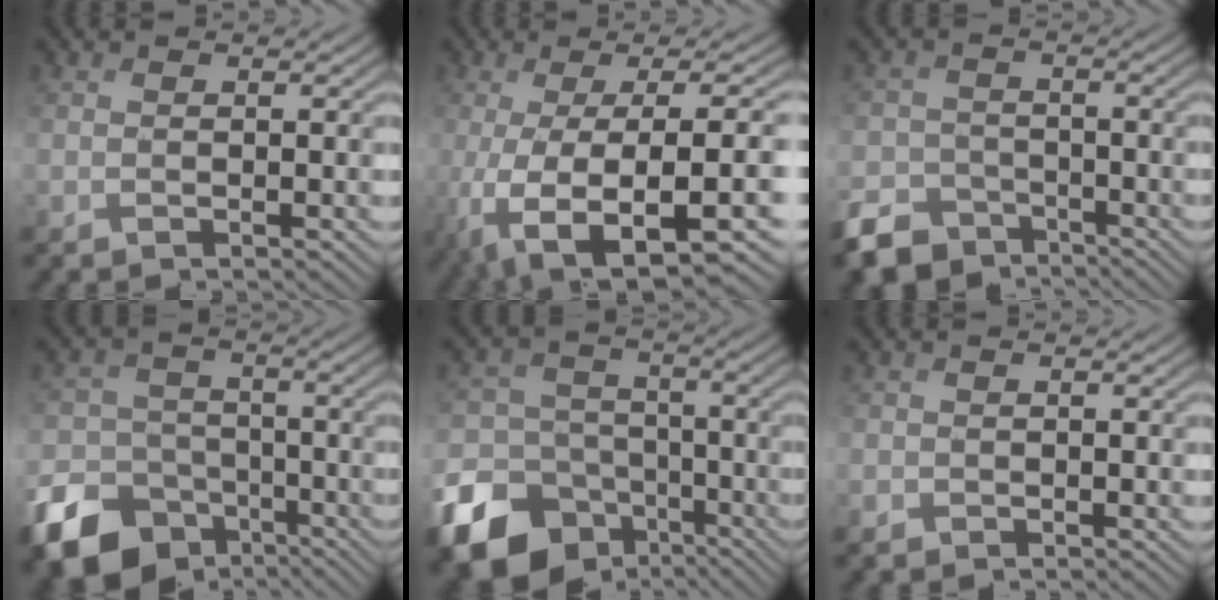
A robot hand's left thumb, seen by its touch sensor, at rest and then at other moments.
{"total": 13.9, "force": [-4.5, 4.7, 12.3], "torque": [-0.222, -0.030, -0.052]}
{"total": 6.9, "force": [-5.2, 4.1, 1.9], "torque": [-0.048, -0.017, -0.107]}
{"total": 14.1, "force": [-8.2, 10.3, 5.0], "torque": [-0.143, -0.048, -0.143]}
{"total": 18.4, "force": [-9.9, 14.3, 5.9], "torque": [-0.194, -0.073, -0.166]}
{"total": 1.0, "force": [-0.7, 0.8, -0.3], "torque": [0.005, -0.004, -0.017]}